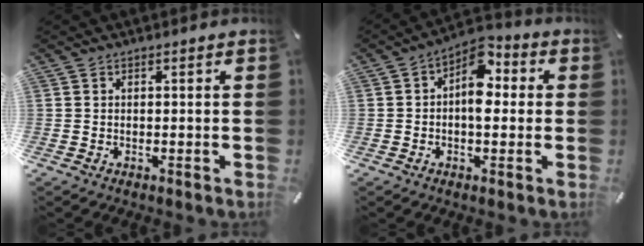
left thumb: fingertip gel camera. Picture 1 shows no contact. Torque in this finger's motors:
{"motor_torque": [0.75, 0.52, 0.39, -0.27, 0.30]}